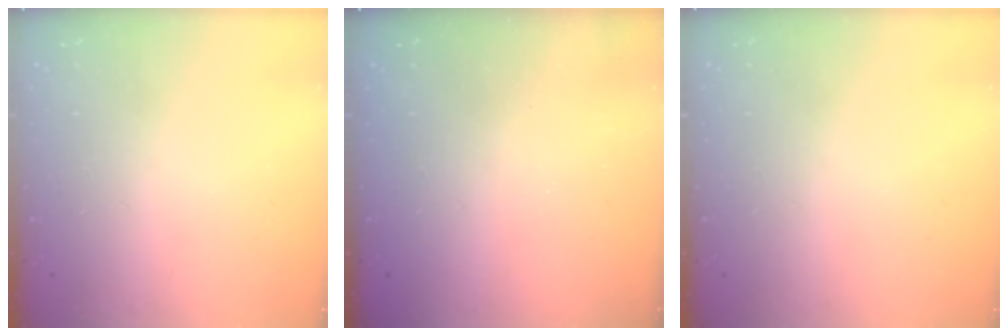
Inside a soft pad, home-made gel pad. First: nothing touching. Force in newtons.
{"total": 2.2, "press": 2.1, "slide": 0.7}
{"total": 0.0}